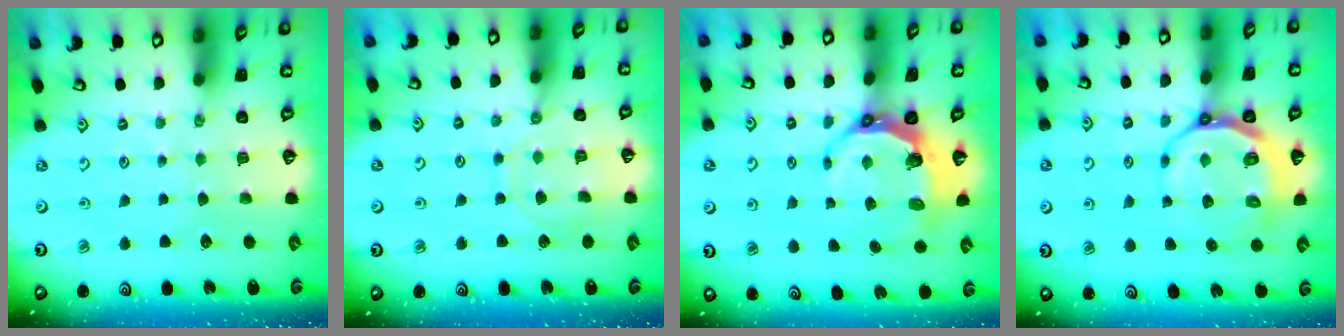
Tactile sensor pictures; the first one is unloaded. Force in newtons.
{"total": 8.4, "press": 8.4, "slide": 0.6}
{"total": 6.4, "press": 5.0, "slide": 4.0}
{"total": 9.6, "press": 9.0, "slide": 3.3}